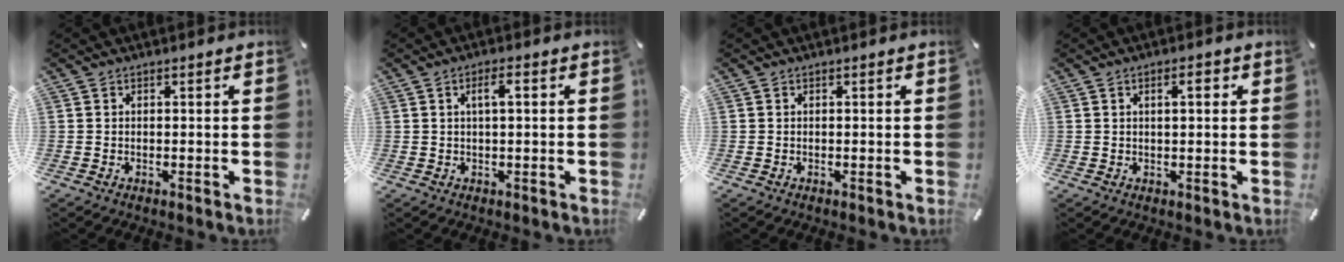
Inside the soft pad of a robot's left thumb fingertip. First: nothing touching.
{"total": 3.5, "force": [0.8, 0.8, 3.3], "torque": [-0.057, 0.002, 0.009]}
{"total": 0.0}
{"total": 3.2, "force": [1.1, 1.2, 2.8], "torque": [-0.042, 0.001, 0.012]}